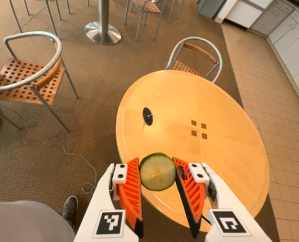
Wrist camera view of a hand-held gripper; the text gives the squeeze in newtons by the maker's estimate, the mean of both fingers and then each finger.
{"total": 8.0, "left": 7.6, "right": 8.4}